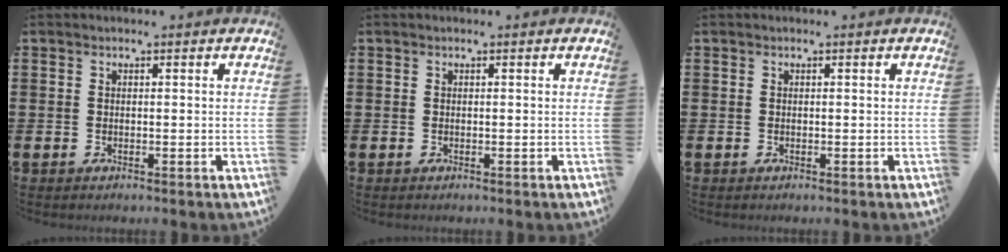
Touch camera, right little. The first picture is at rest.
{"total": 0.0}
{"total": 0.0}